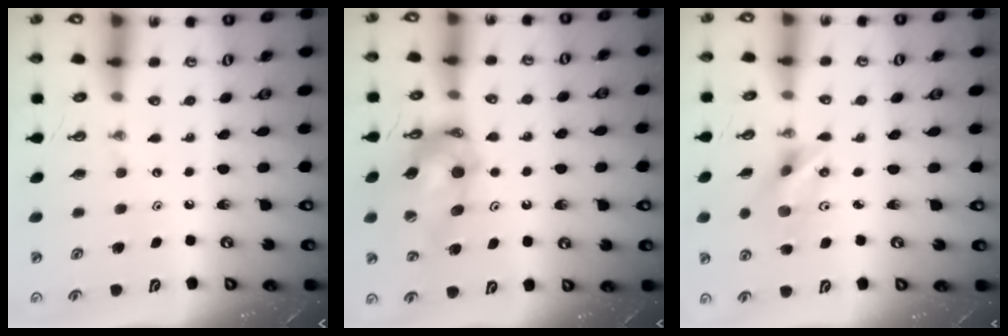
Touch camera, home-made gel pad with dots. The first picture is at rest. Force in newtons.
{"total": 14.1, "press": 14.0, "slide": 1.2}
{"total": 7.1, "press": 6.5, "slide": 2.9}